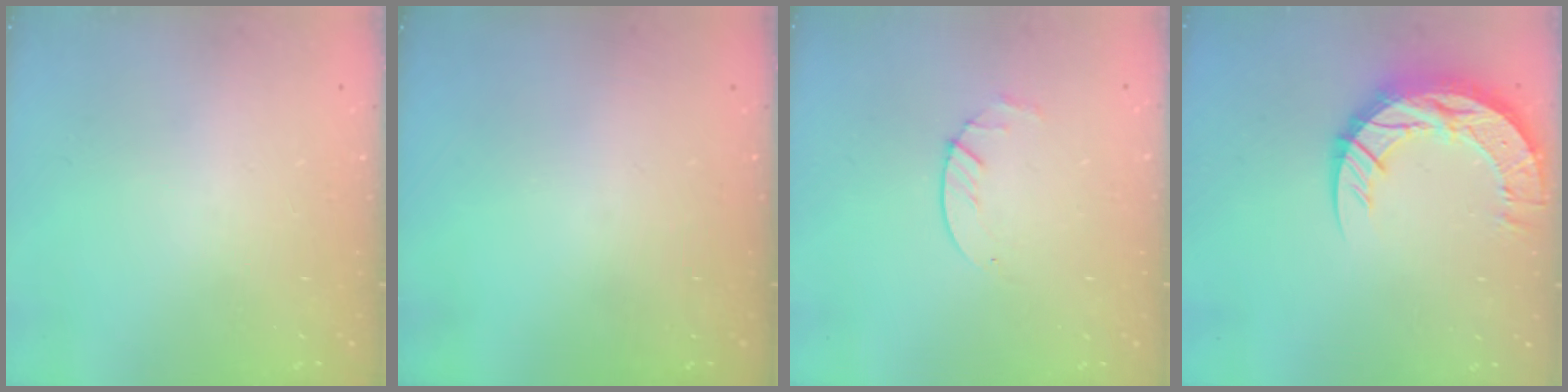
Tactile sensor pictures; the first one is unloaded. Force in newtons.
{"total": 0.0}
{"total": 2.9, "press": 2.9, "slide": 0.4}
{"total": 16.1, "press": 16.0, "slide": 1.4}